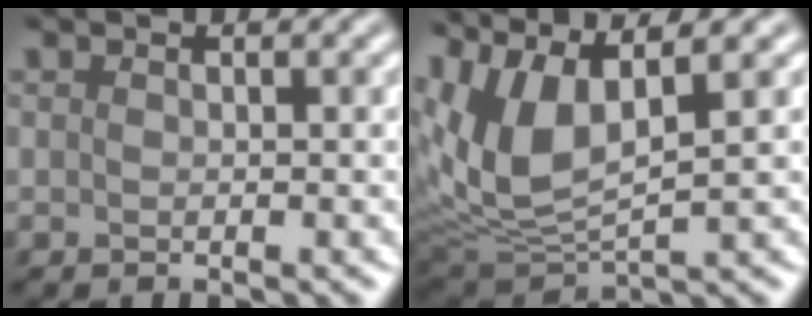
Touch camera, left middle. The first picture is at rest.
{"total": 7.9, "force": [2.8, 3.4, 6.6], "torque": [-0.168, 0.003, 0.057]}